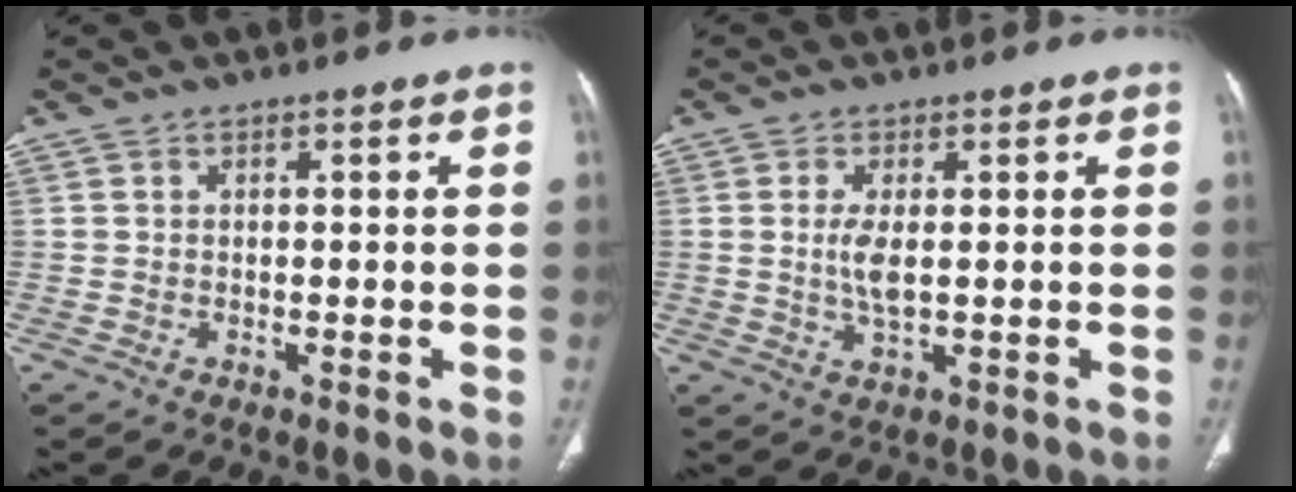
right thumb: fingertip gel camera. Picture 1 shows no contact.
{"total": 4.2, "force": [0.4, 1.4, 3.9], "torque": [-0.091, -0.010, 0.013]}